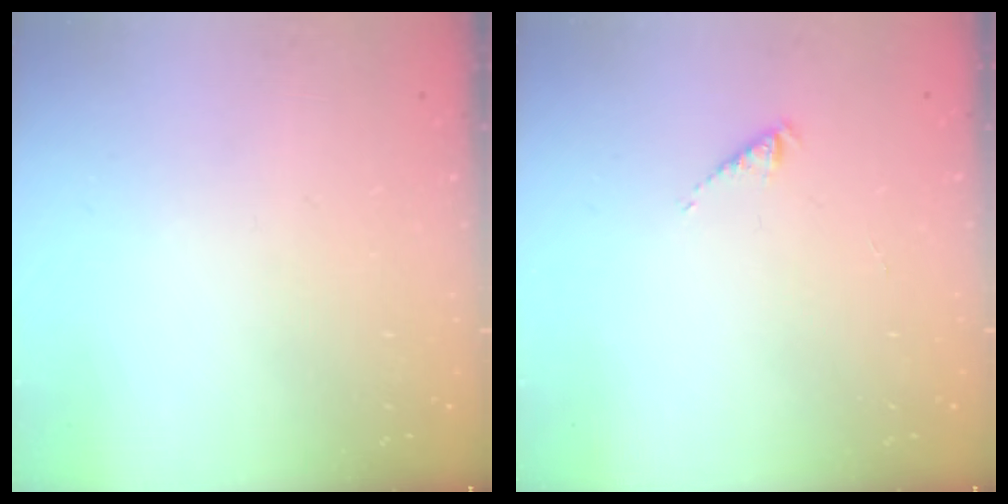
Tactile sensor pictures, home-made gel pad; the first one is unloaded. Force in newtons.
{"total": 1.6, "press": 1.6, "slide": 0.3}